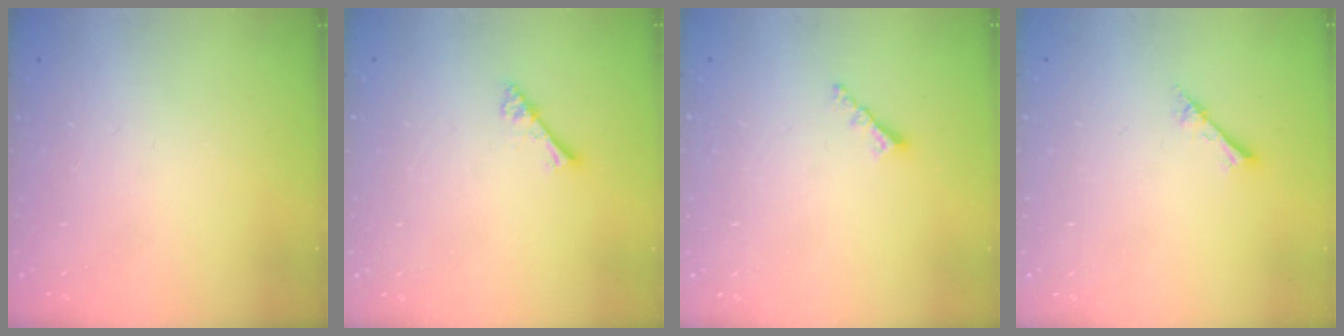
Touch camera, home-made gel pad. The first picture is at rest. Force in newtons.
{"total": 2.8, "press": 2.8, "slide": 0.3}
{"total": 2.9, "press": 2.9, "slide": 0.5}
{"total": 2.4, "press": 2.4, "slide": 0.3}